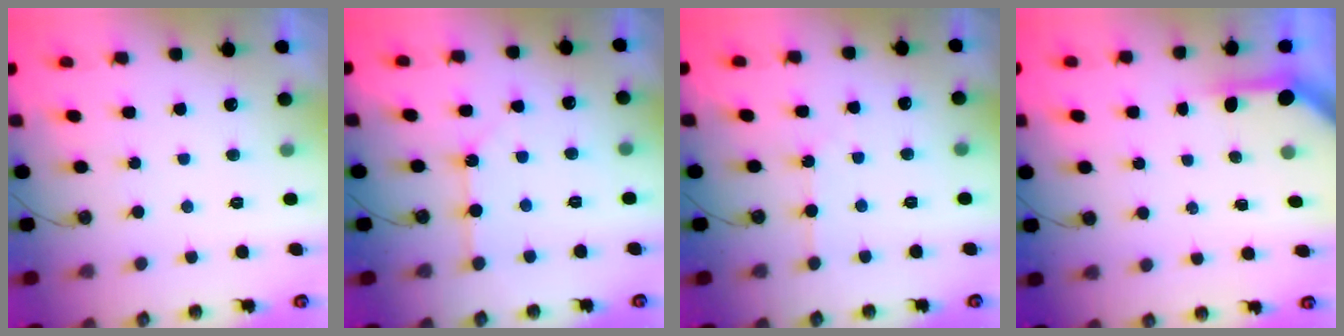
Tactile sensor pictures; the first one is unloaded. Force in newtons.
{"total": 4.1, "press": 4.1, "slide": 0.4}
{"total": 3.6, "press": 3.5, "slide": 0.5}
{"total": 3.3, "press": 3.3, "slide": 0.4}